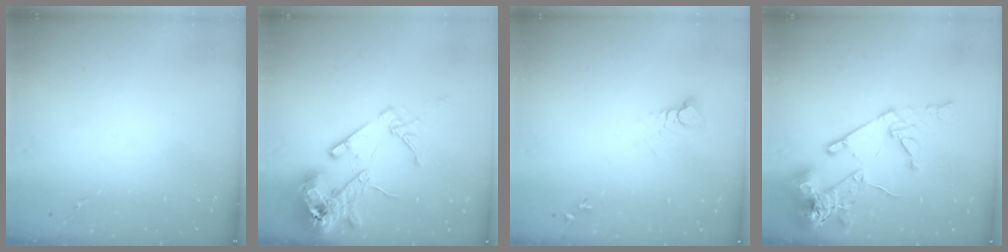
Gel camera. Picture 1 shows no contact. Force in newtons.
{"total": 16.3, "press": 16.1, "slide": 2.5}
{"total": 4.0, "press": 3.9, "slide": 0.4}
{"total": 16.7, "press": 16.5, "slide": 2.1}